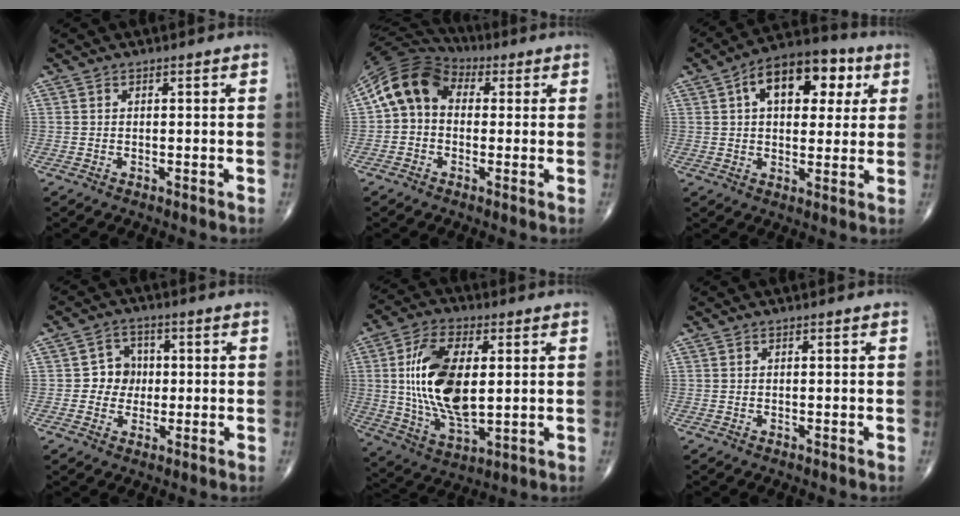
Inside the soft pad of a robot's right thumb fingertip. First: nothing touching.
{"total": 11.2, "force": [1.3, 8.5, 7.1], "torque": [-0.124, 0.037, 0.008]}
{"total": 15.4, "force": [5.2, 8.8, 11.6], "torque": [-0.134, 0.011, 0.073]}
{"total": 5.4, "force": [0.0, 5.1, 1.9], "torque": [0.008, 0.012, -0.008]}
{"total": 17.7, "force": [2.1, 8.8, 15.2], "torque": [-0.283, -0.014, 0.043]}
{"total": 0.0}